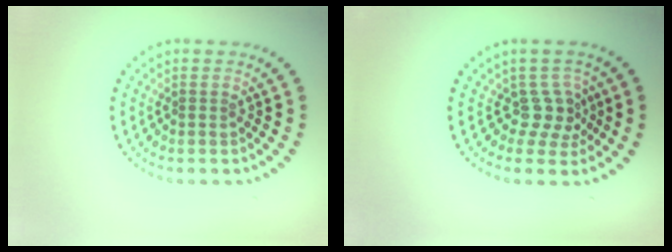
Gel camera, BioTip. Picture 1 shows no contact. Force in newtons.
{"total": 2.3, "press": 1.6, "slide": 1.7}